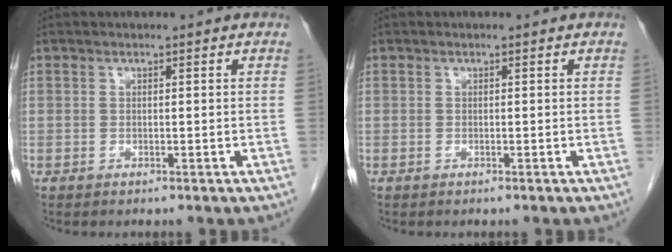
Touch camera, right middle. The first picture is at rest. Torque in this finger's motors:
{"motor_torque": [-0.22, -0.05, -0.02, 0.01]}